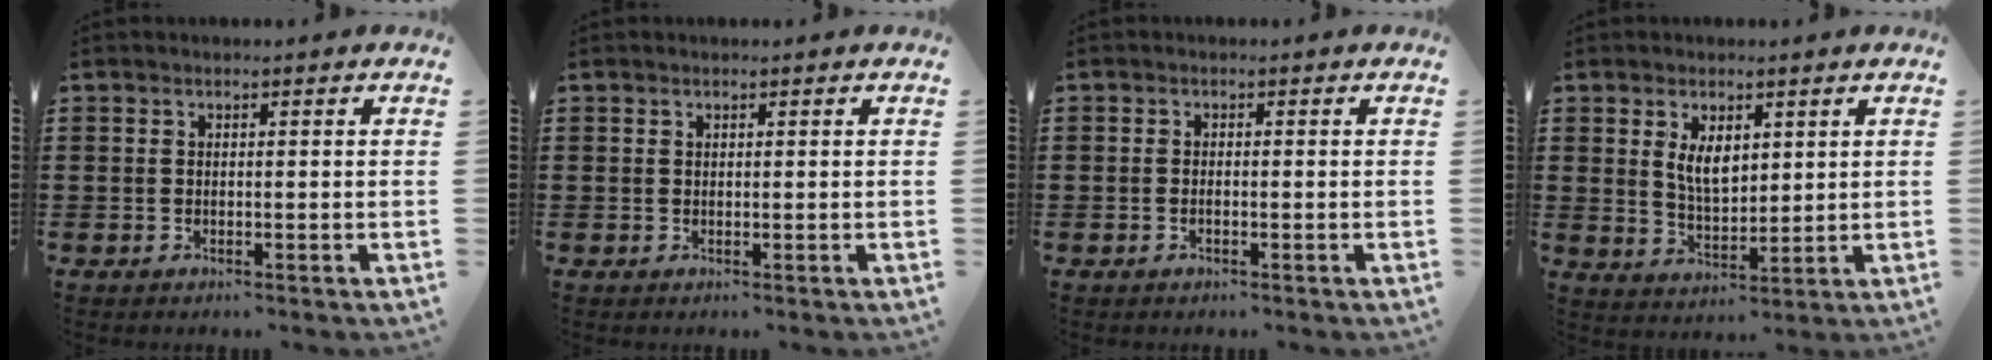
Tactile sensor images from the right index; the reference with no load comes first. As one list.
[{"total": 0.0}, {"total": 0.7, "force": [-0.4, 0.2, 0.5], "torque": [-0.011, -0.004, -0.007]}, {"total": 4.8, "force": [1.8, 2.6, 3.7], "torque": [-0.071, 0.003, 0.030]}]